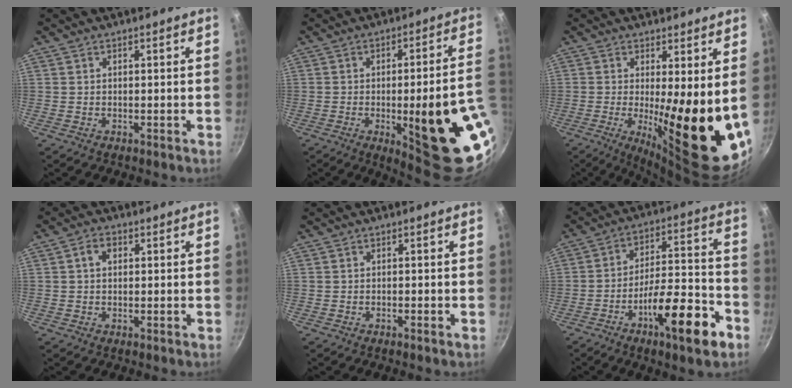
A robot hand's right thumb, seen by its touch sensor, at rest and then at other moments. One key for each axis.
{"total": 23.5, "fx": -5.5, "fy": 6.0, "fz": 22.0, "tx": -0.245, "ty": 0.005, "tz": -0.057}
{"total": 17.6, "fx": 0.0, "fy": 4.5, "fz": 17.0, "tx": -0.220, "ty": -0.038, "tz": 0.009}
{"total": 2.8, "fx": 0.5, "fy": 2.1, "fz": 1.8, "tx": -0.026, "ty": 0.004, "tz": 0.005}
{"total": 0.5, "fx": -0.4, "fy": 0.1, "fz": 0.4, "tx": -0.012, "ty": 0.004, "tz": -0.007}
{"total": 19.4, "fx": -10.2, "fy": 5.0, "fz": 15.7, "tx": -0.220, "ty": 0.070, "tz": -0.169}